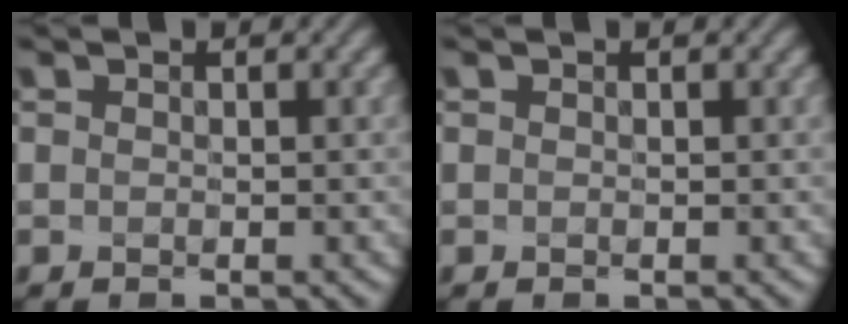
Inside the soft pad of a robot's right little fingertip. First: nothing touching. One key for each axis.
{"total": 0.0}